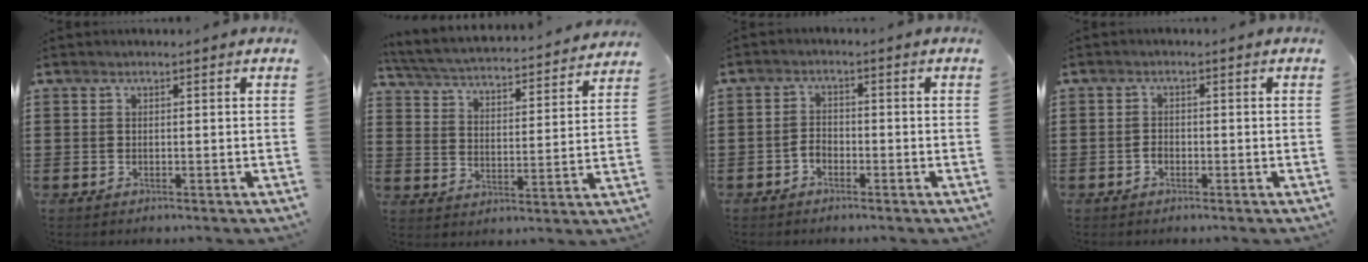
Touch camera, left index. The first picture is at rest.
{"total": 3.3, "force": [3.2, -0.2, 0.7], "torque": [-0.035, -0.032, 0.045]}
{"total": 2.0, "force": [-1.2, 1.2, 1.1], "torque": [-0.033, 0.002, -0.027]}
{"total": 1.2, "force": [-0.5, 0.8, 0.8], "torque": [-0.018, 0.002, -0.009]}